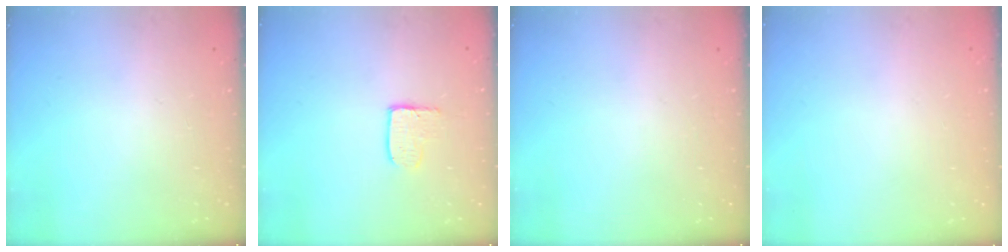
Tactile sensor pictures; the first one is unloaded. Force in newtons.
{"total": 3.9, "press": 3.9, "slide": 0.4}
{"total": 0.0}
{"total": 0.0}